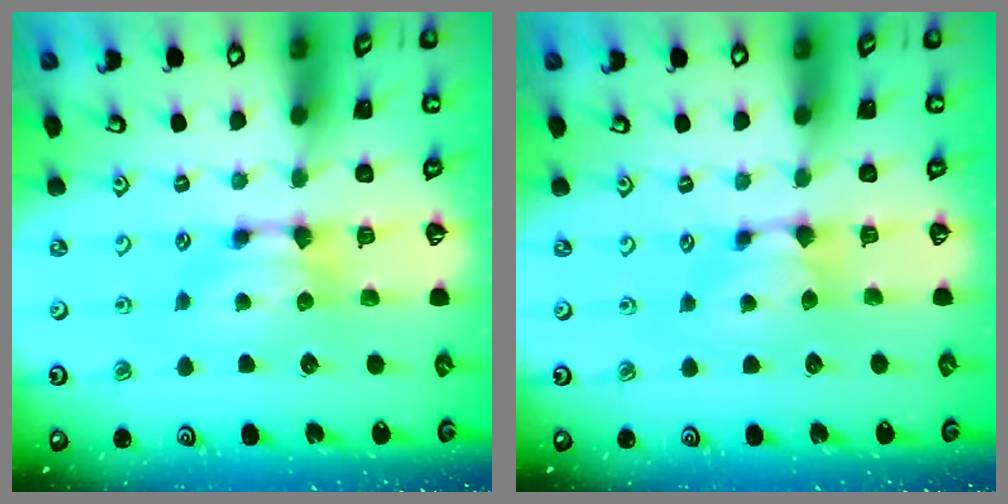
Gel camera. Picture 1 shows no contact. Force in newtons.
{"total": 0.9, "press": 0.7, "slide": 0.6}